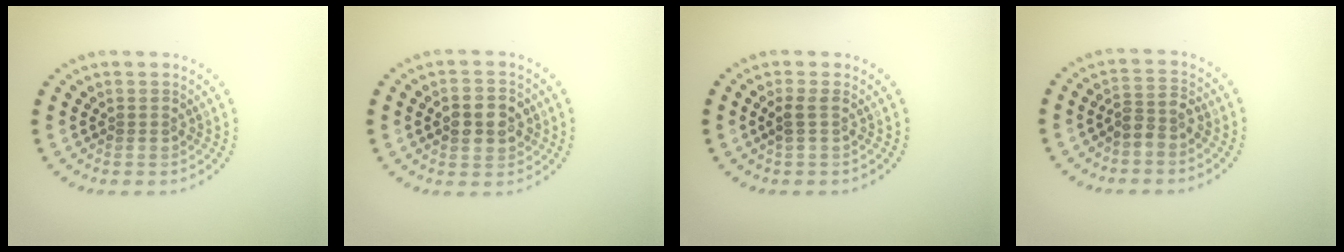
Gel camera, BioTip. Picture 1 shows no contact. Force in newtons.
{"total": 3.8, "press": 3.8, "slide": 0.1}
{"total": 1.1, "press": 1.0, "slide": 0.5}
{"total": 2.2, "press": 1.8, "slide": 1.2}